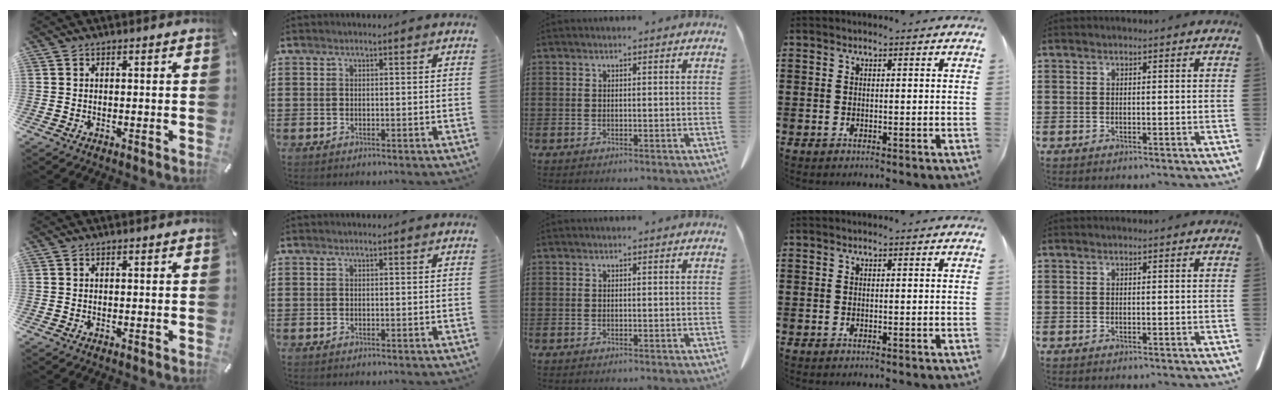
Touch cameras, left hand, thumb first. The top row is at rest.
{}